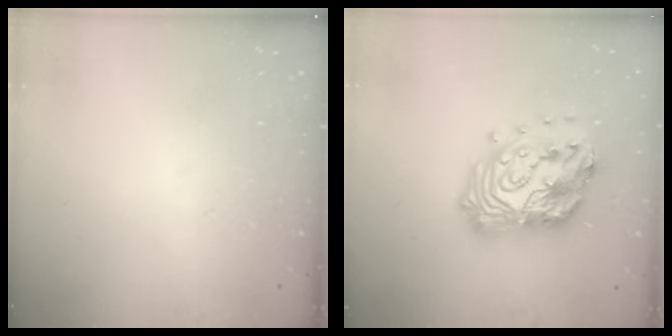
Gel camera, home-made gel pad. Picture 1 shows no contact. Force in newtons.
{"total": 20.7, "press": 20.7, "slide": 1.9}